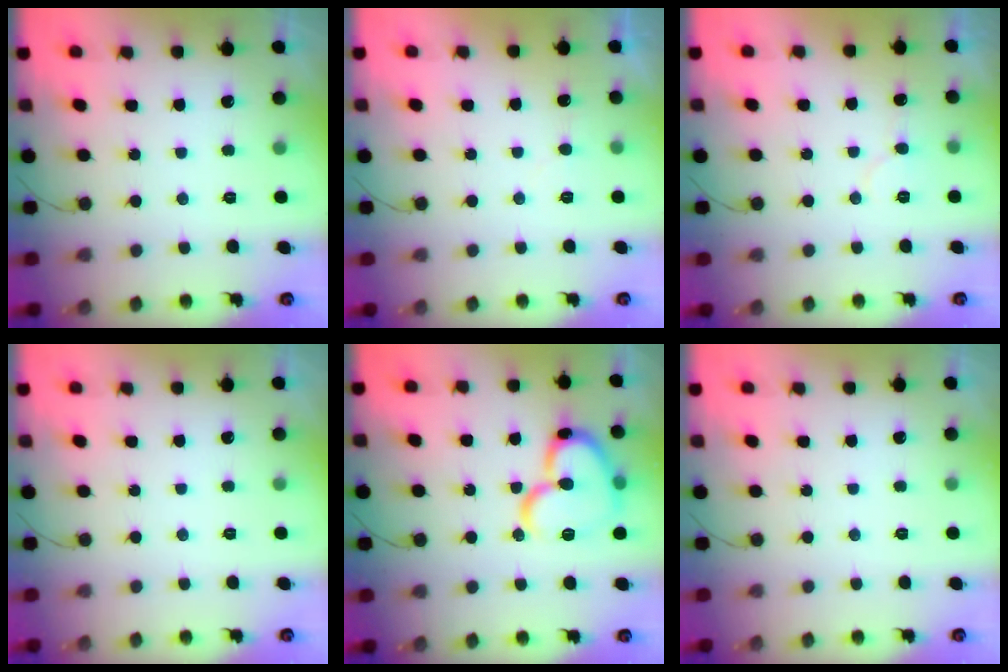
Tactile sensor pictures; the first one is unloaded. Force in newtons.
{"total": 3.1, "press": 3.1, "slide": 0.2}
{"total": 6.1, "press": 6.1, "slide": 0.5}
{"total": 0.0}
{"total": 18.4, "press": 18.4, "slide": 1.6}
{"total": 0.0}